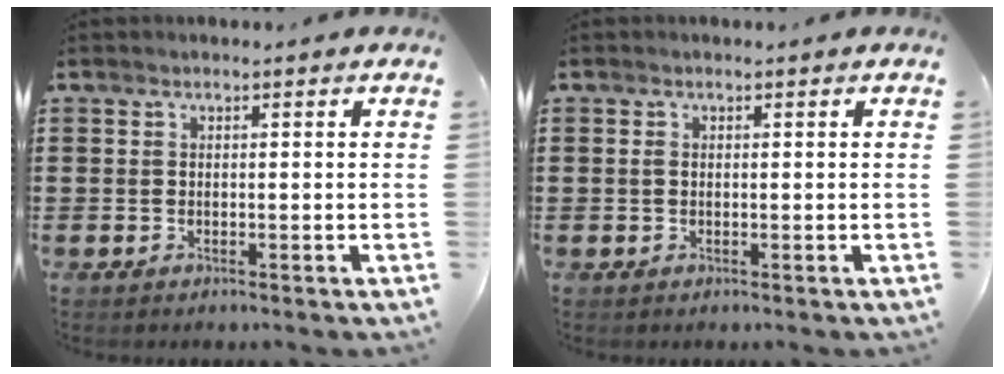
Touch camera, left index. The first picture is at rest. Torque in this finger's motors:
{"motor_torque": [0.23, 0.19, 0.08, 0.03]}